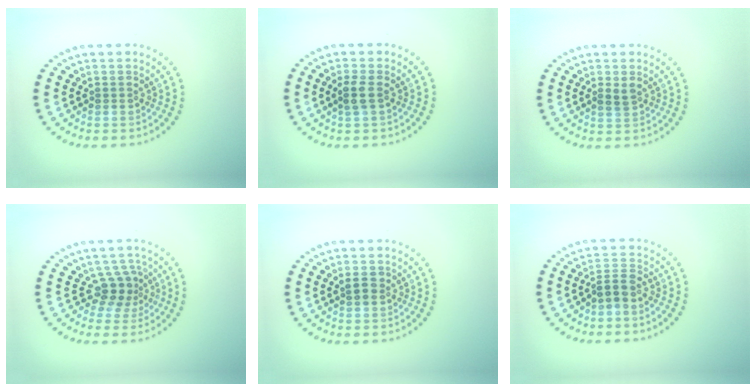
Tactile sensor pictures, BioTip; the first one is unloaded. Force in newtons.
{"total": 1.4, "press": 1.4, "slide": 0.4}
{"total": 1.1, "press": 1.1, "slide": 0.3}
{"total": 2.5, "press": 1.7, "slide": 1.8}
{"total": 1.5, "press": 1.5, "slide": 0.2}
{"total": 2.0, "press": 1.5, "slide": 1.3}